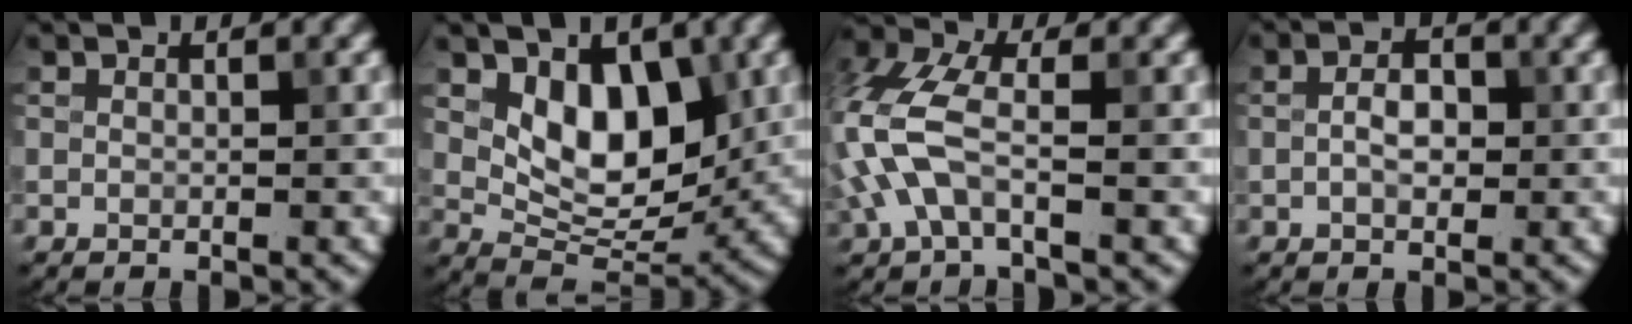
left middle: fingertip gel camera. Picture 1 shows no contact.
{"total": 6.5, "force": [1.9, 3.9, 4.8], "torque": [-0.068, -0.016, 0.033]}
{"total": 5.9, "force": [-1.2, 3.0, 4.9], "torque": [-0.132, 0.013, -0.036]}
{"total": 2.3, "force": [-0.2, 1.4, 1.9], "torque": [-0.037, 0.005, -0.007]}